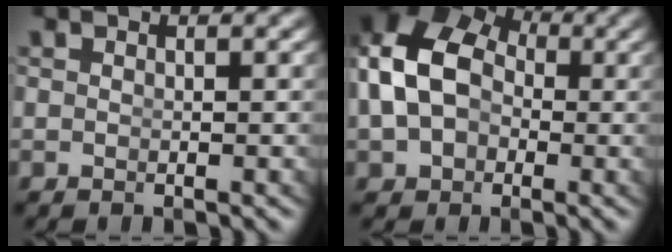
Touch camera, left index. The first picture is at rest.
{"total": 11.9, "force": [1.9, 9.9, 6.3], "torque": [-0.149, -0.012, 0.027]}